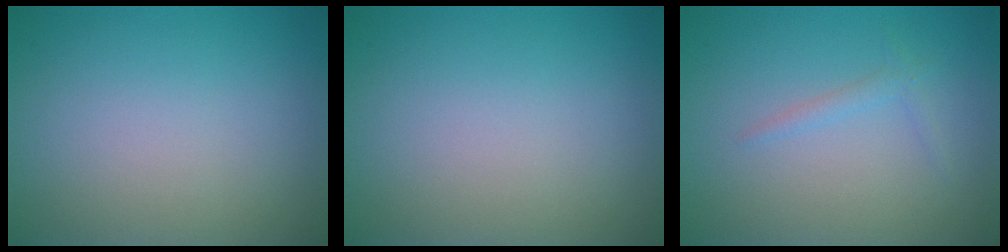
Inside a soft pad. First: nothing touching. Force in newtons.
{"total": 0.0}
{"total": 0.9, "press": 0.9, "slide": 0.1}